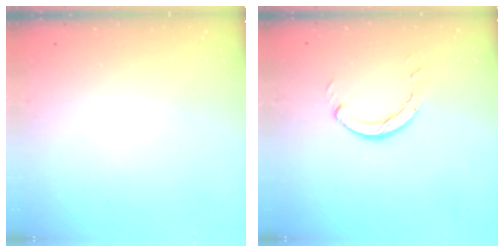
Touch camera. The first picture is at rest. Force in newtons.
{"total": 3.0, "press": 3.0, "slide": 0.3}